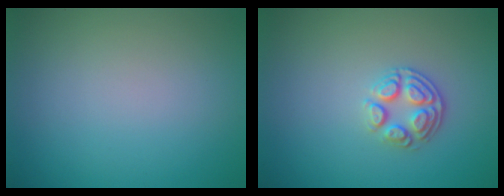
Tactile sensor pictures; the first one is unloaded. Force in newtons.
{"total": 2.8, "press": 2.6, "slide": 1.2}